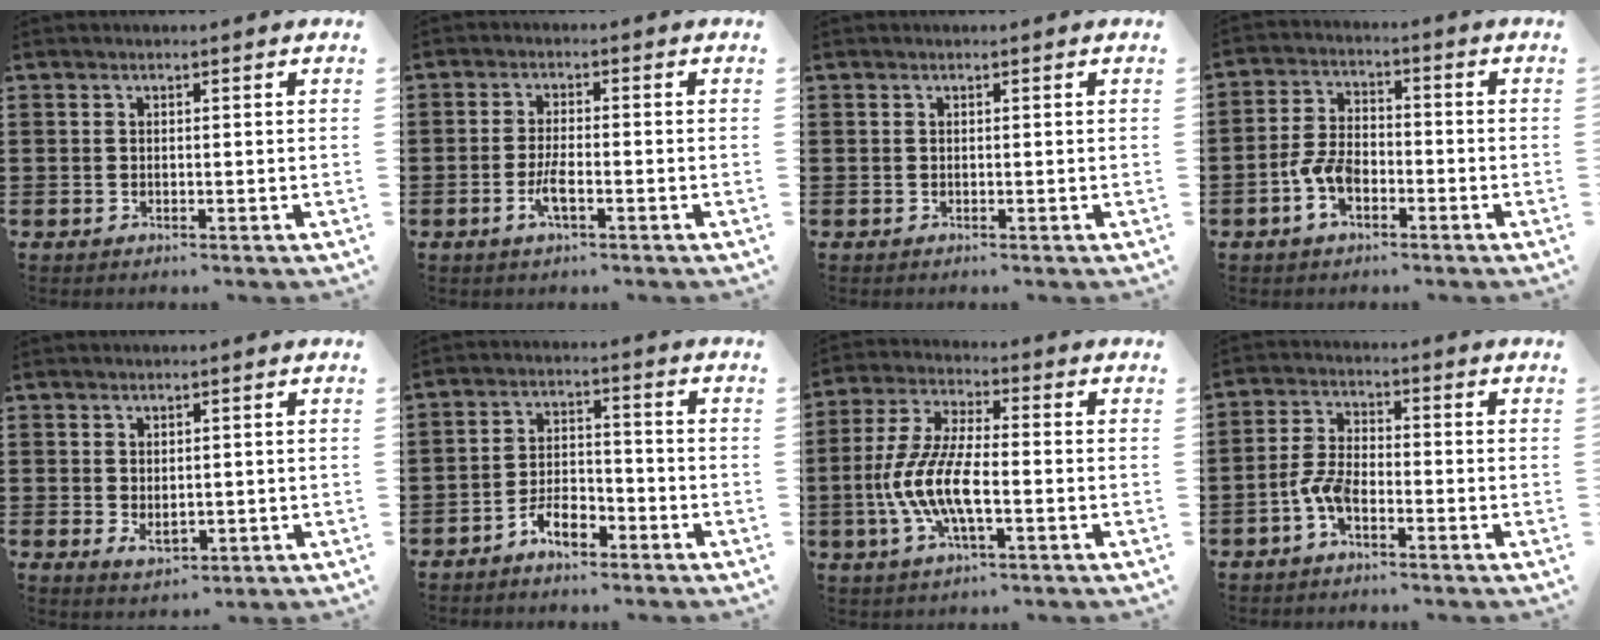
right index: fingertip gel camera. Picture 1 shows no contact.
{"total": 3.5, "force": [-1.6, 0.6, 3.1], "torque": [-0.067, -0.006, -0.031]}
{"total": 0.0}
{"total": 5.8, "force": [-2.7, 3.2, 4.1], "torque": [-0.106, -0.002, -0.056]}
{"total": 2.4, "force": [-0.2, 1.3, 2.0], "torque": [-0.039, -0.001, -0.001]}
{"total": 5.0, "force": [-3.8, 1.9, 2.7], "torque": [-0.059, 0.006, -0.074]}
{"total": 9.5, "force": [-2.8, 2.9, 8.6], "torque": [-0.199, -0.015, -0.058]}
{"total": 4.9, "force": [-2.6, 1.9, 3.8], "torque": [-0.093, -0.001, -0.053]}